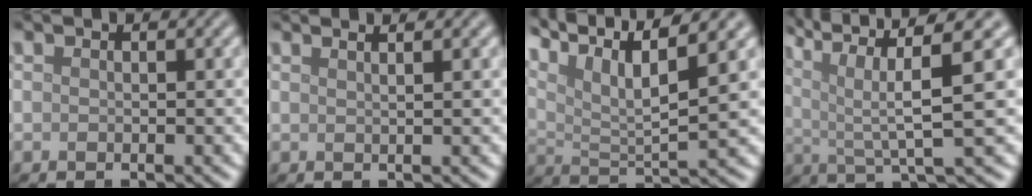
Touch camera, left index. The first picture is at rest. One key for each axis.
{"total": 3.0, "fx": 1.9, "fy": 1.2, "fz": 1.9, "tx": -0.003, "ty": 0.014, "tz": -0.007}
{"total": 10.0, "fx": 6.8, "fy": 2.2, "fz": 6.9, "tx": -0.130, "ty": 0.017, "tz": 0.108}
{"total": 8.1, "fx": 2.8, "fy": 1.8, "fz": 7.4, "tx": -0.120, "ty": 0.019, "tz": 0.050}